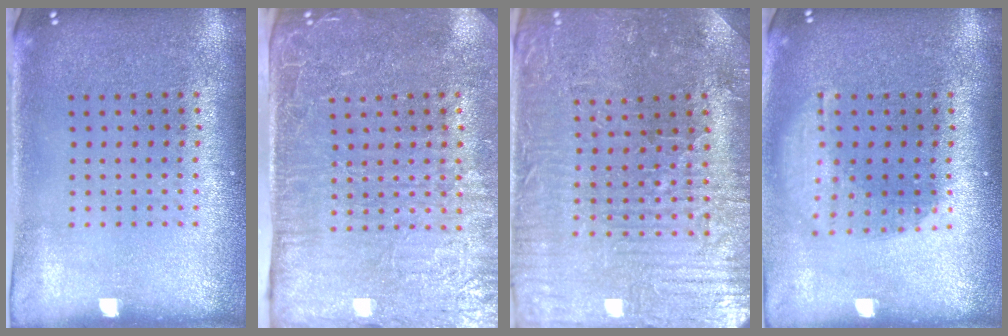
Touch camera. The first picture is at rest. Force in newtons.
{"total": 4.5, "press": 3.9, "slide": 2.2}
{"total": 3.7, "press": 3.7, "slide": 0.5}
{"total": 1.6, "press": 1.2, "slide": 1.0}